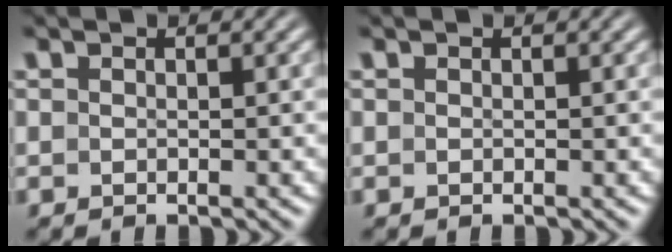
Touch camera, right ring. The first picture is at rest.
{"total": 0.0}